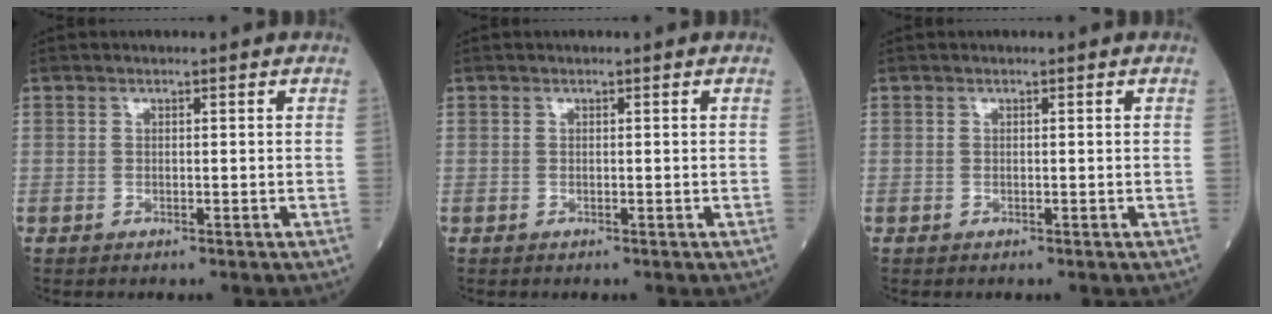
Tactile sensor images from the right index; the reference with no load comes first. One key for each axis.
{"total": 0.0}
{"total": 0.0}